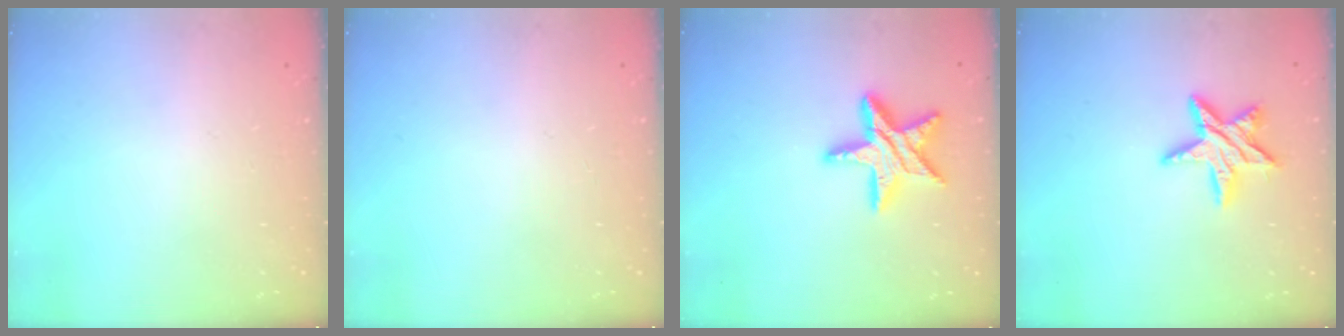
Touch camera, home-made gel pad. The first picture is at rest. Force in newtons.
{"total": 0.0}
{"total": 15.6, "press": 15.6, "slide": 1.2}
{"total": 11.0, "press": 10.9, "slide": 0.9}